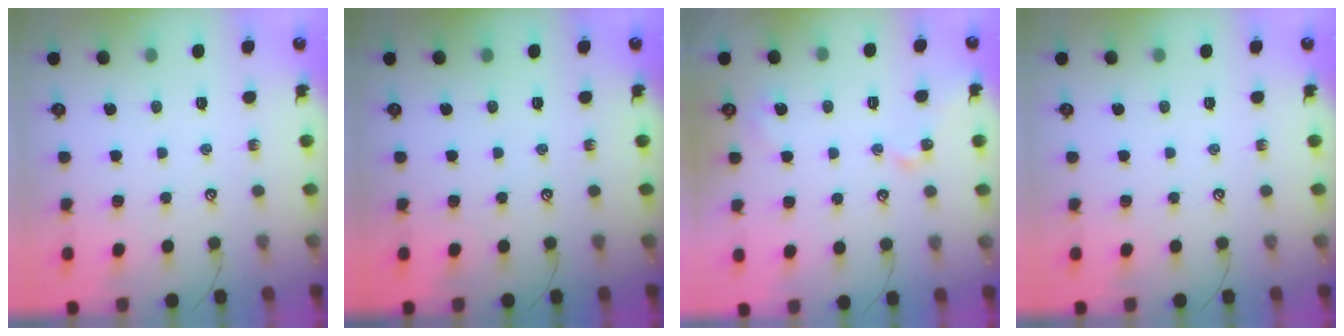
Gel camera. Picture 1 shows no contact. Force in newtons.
{"total": 0.0}
{"total": 3.5, "press": 3.5, "slide": 0.6}
{"total": 0.0}